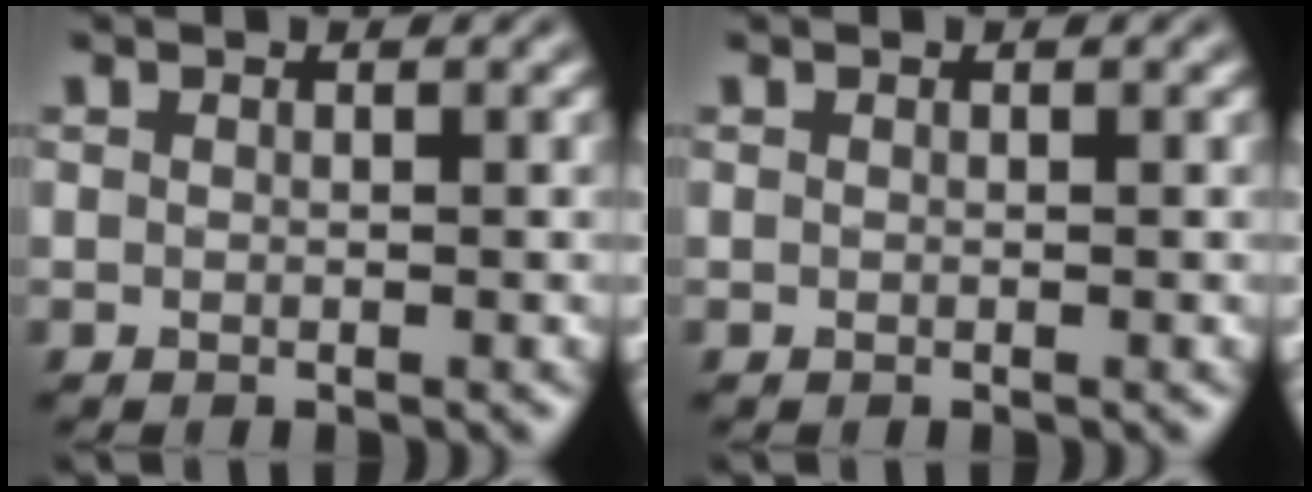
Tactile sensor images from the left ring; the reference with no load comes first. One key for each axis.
{"total": 0.0}